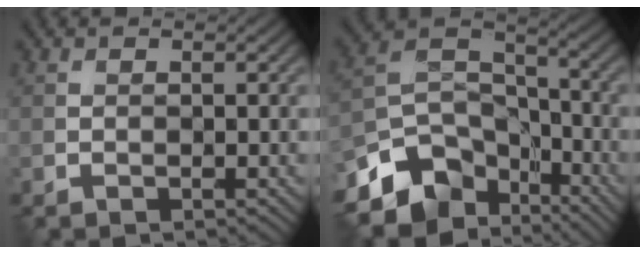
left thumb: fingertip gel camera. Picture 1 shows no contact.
{"total": 12.9, "force": [-8.5, 7.6, 6.2], "torque": [-0.147, -0.019, -0.157]}